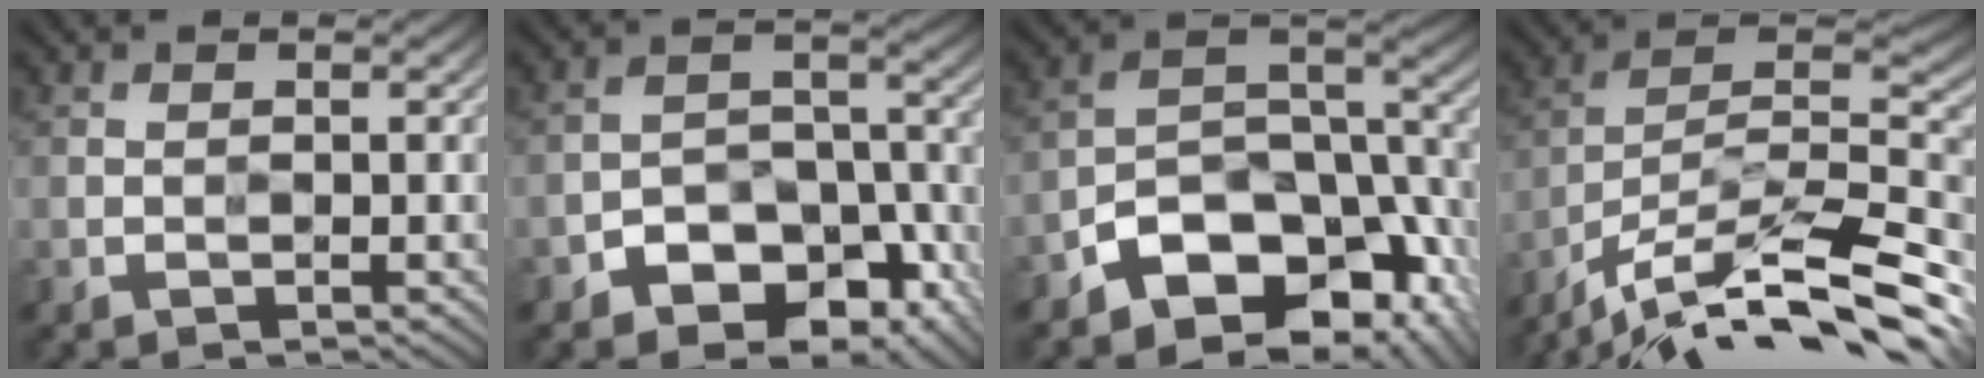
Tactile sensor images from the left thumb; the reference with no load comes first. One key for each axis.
{"total": 10.3, "fx": -6.0, "fy": 6.5, "fz": 5.3, "tx": -0.078, "ty": -0.003, "tz": -0.099}
{"total": 13.0, "fx": -7.3, "fy": 7.2, "fz": 8.0, "tx": -0.122, "ty": -0.012, "tz": -0.134}
{"total": 16.5, "fx": -12.7, "fy": 4.0, "fz": 9.8, "tx": -0.199, "ty": 0.011, "tz": -0.222}